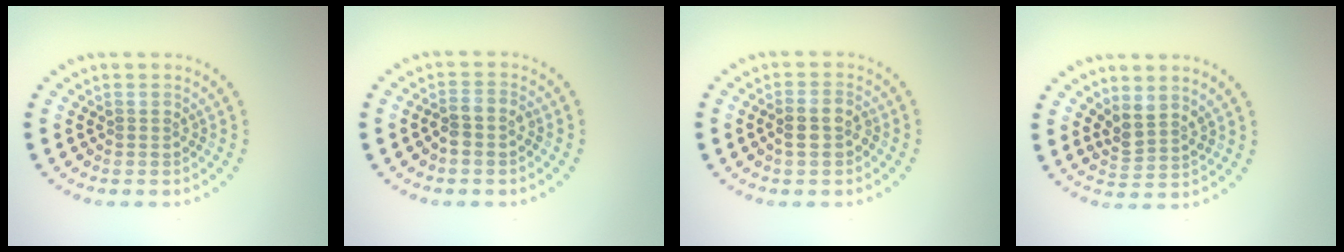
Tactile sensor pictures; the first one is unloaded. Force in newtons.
{"total": 1.9, "press": 1.7, "slide": 0.7}
{"total": 2.6, "press": 2.4, "slide": 0.7}
{"total": 2.2, "press": 1.7, "slide": 1.4}